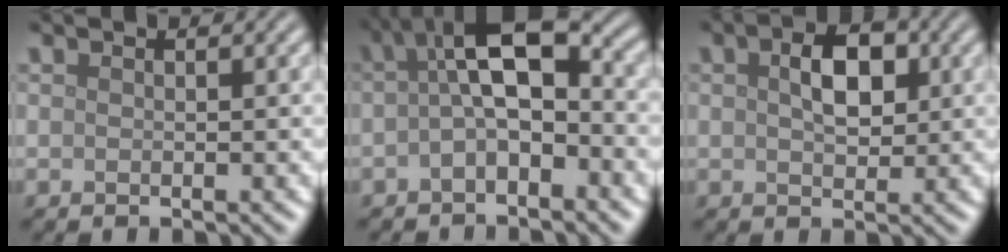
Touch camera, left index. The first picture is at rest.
{"total": 5.8, "force": [-0.1, 2.4, 5.3], "torque": [-0.091, 0.017, -0.015]}
{"total": 4.0, "force": [0.9, 2.3, 3.1], "torque": [-0.055, 0.006, 0.013]}